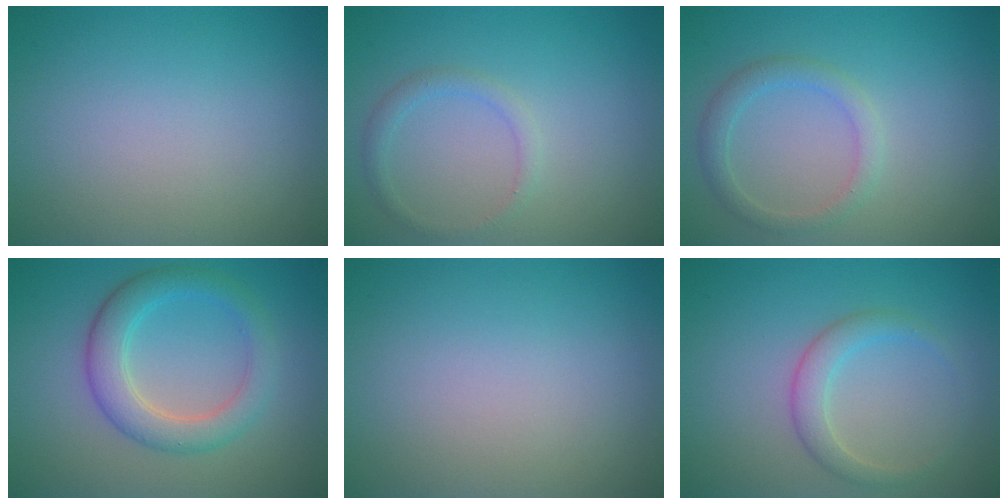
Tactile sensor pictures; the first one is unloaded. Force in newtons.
{"total": 1.4, "press": 1.4, "slide": 0.2}
{"total": 2.1, "press": 2.1, "slide": 0.3}
{"total": 4.4, "press": 4.4, "slide": 0.1}
{"total": 0.0}
{"total": 2.3, "press": 2.3, "slide": 0.1}